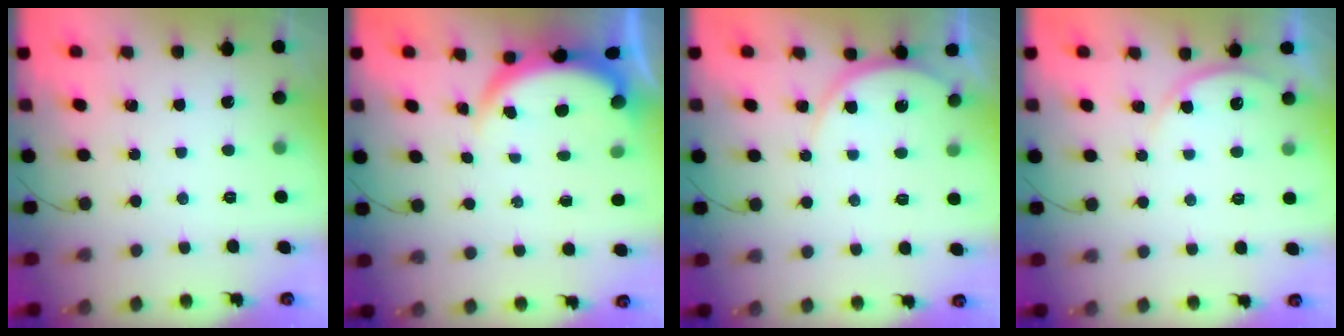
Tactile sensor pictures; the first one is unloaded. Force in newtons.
{"total": 3.8, "press": 3.8, "slide": 0.2}
{"total": 6.1, "press": 6.1, "slide": 0.7}
{"total": 3.6, "press": 3.4, "slide": 1.2}